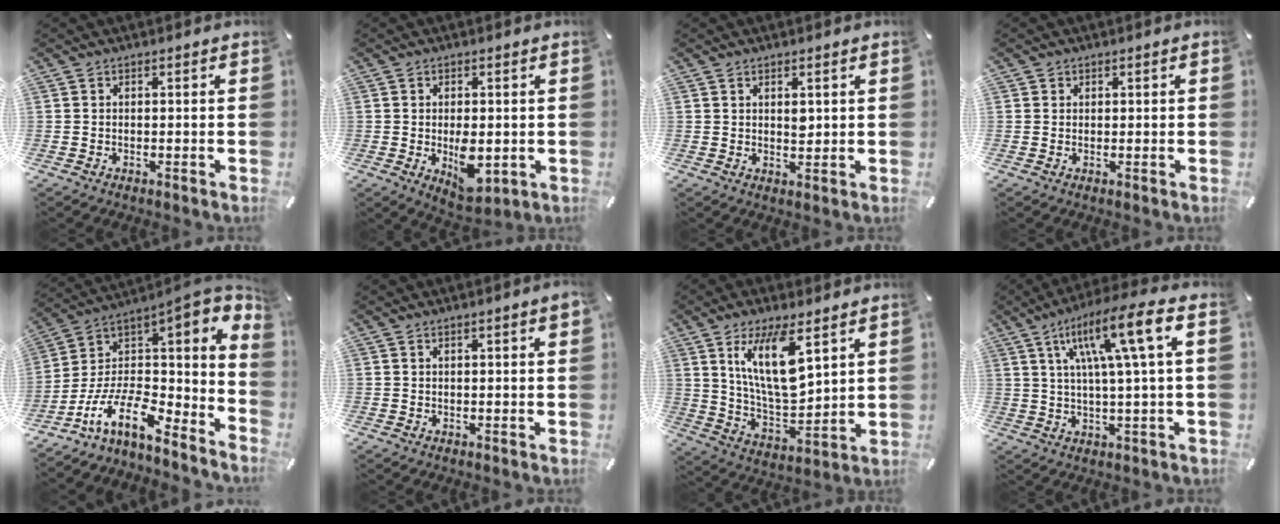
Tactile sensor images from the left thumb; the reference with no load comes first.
{"total": 7.4, "force": [-0.8, 4.1, 6.1], "torque": [-0.074, -0.006, -0.009]}
{"total": 2.4, "force": [1.1, 1.1, 1.8], "torque": [-0.022, -0.006, 0.016]}
{"total": 0.7, "force": [0.3, 0.7, 0.0], "torque": [0.001, 0.002, 0.006]}
{"total": 11.6, "force": [-2.1, 5.6, 9.9], "torque": [-0.175, -0.029, -0.042]}
{"total": 1.9, "force": [1.0, 0.1, 1.7], "torque": [-0.033, -0.001, 0.018]}
{"total": 15.8, "force": [8.4, 6.0, 11.9], "torque": [-0.234, -0.035, 0.141]}
{"total": 15.2, "force": [5.7, 1.7, 13.9], "torque": [-0.243, -0.013, 0.083]}